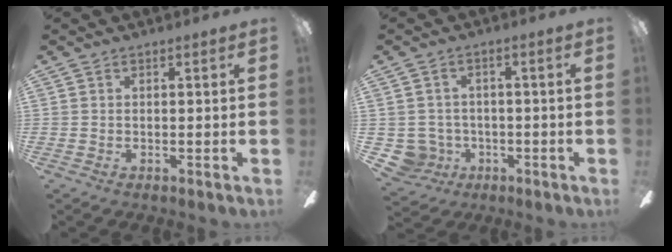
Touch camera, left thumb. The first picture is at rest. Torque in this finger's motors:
{"motor_torque": [-0.08, 0.08, -0.23, 0.01, 0.00]}